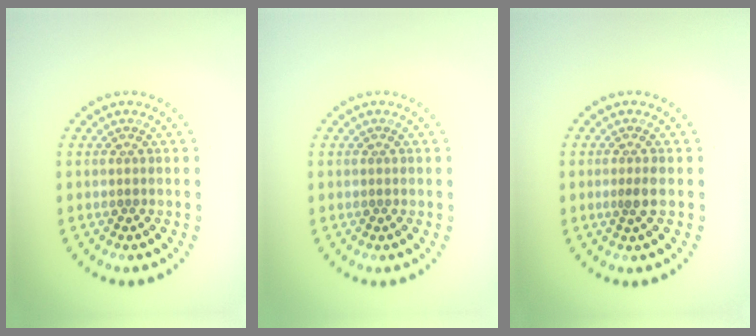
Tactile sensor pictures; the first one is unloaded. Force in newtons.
{"total": 0.0}
{"total": 1.5, "press": 1.2, "slide": 0.9}